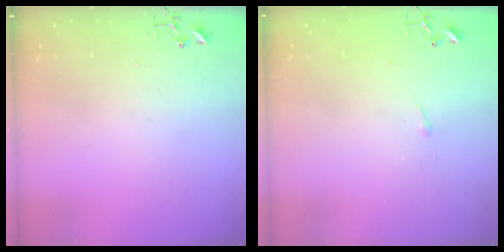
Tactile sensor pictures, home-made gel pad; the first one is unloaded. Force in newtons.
{"total": 2.9, "press": 2.9, "slide": 0.5}